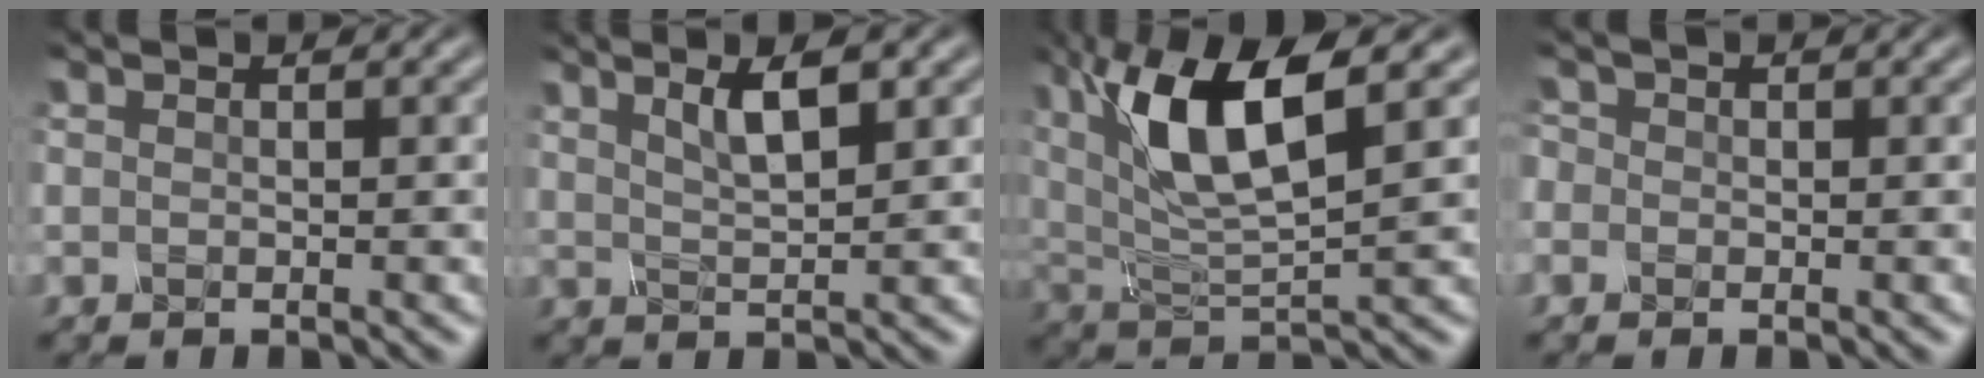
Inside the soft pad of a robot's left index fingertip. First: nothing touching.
{"total": 3.7, "force": [2.0, 1.0, 3.0], "torque": [-0.048, 0.003, 0.035]}
{"total": 9.1, "force": [3.5, 2.7, 7.9], "torque": [-0.151, -0.001, 0.065]}
{"total": 1.2, "force": [-0.1, 1.1, 0.3], "torque": [-0.008, 0.002, -0.011]}